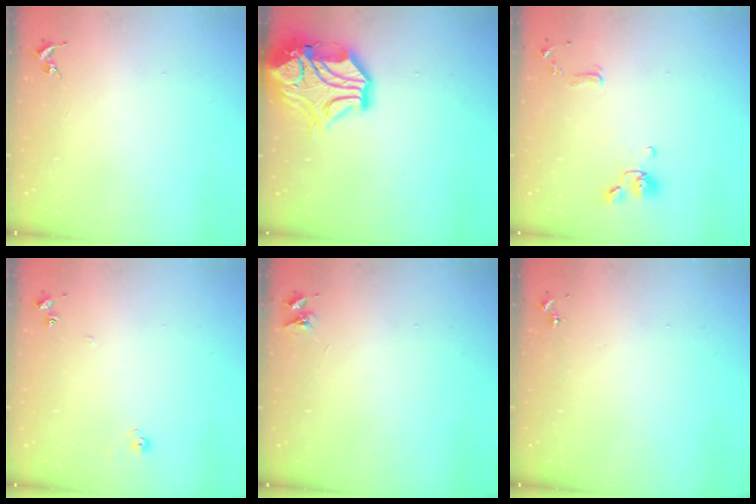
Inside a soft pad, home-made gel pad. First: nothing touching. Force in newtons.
{"total": 17.6, "press": 17.4, "slide": 2.6}
{"total": 10.8, "press": 10.6, "slide": 1.9}
{"total": 6.2, "press": 6.2, "slide": 0.6}
{"total": 3.6, "press": 3.6, "slide": 0.5}
{"total": 0.0}